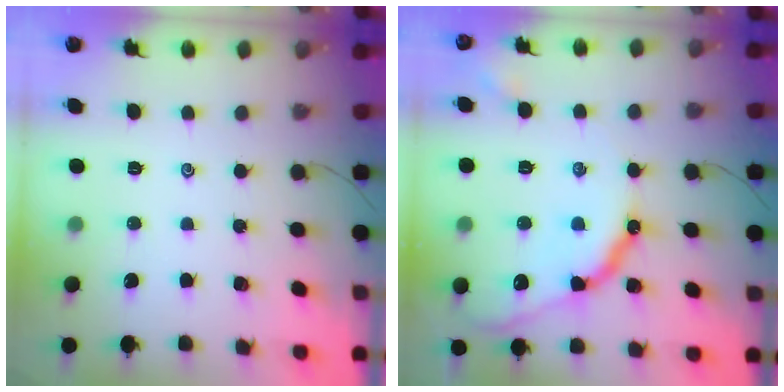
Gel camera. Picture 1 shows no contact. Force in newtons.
{"total": 13.1, "press": 13.0, "slide": 1.4}